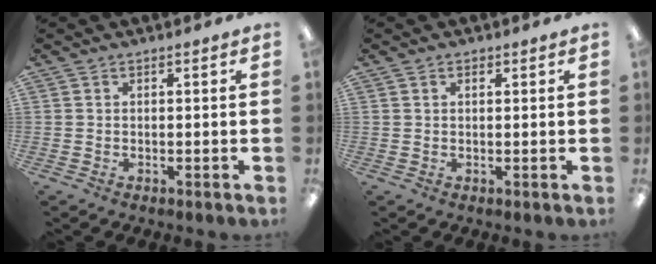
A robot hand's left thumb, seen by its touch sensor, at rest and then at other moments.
{"total": 0.9, "force": [0.5, 0.5, 0.5], "torque": [-0.010, 0.002, 0.009]}